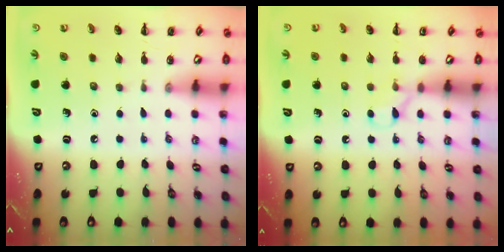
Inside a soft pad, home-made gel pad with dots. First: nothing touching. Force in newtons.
{"total": 5.0, "press": 4.8, "slide": 1.6}